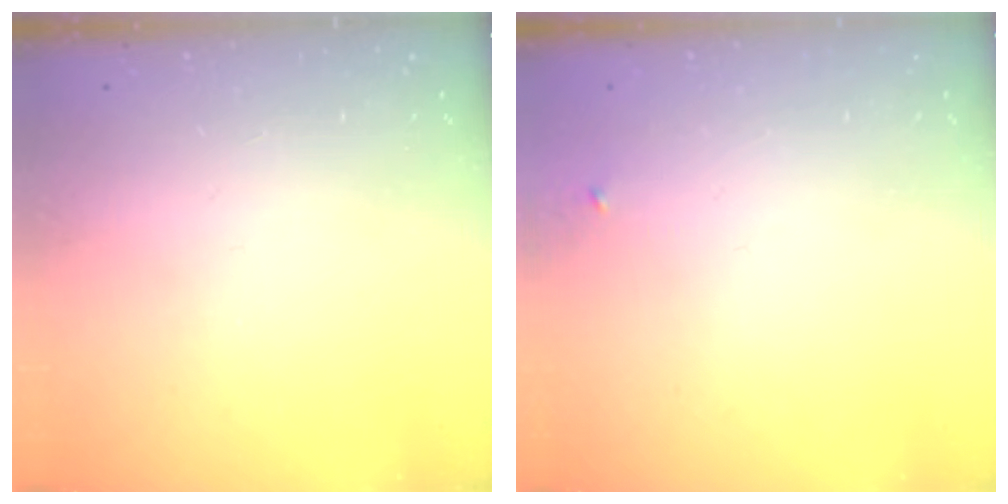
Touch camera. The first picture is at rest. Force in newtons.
{"total": 2.3, "press": 2.3, "slide": 0.2}